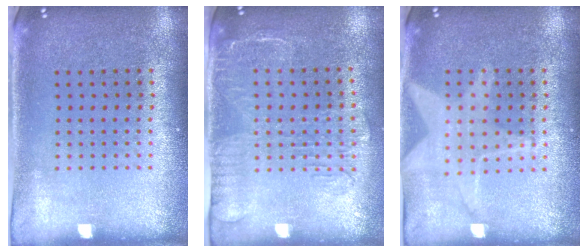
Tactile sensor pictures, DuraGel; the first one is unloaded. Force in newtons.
{"total": 1.8, "press": 1.5, "slide": 0.9}
{"total": 1.3, "press": 1.3, "slide": 0.5}